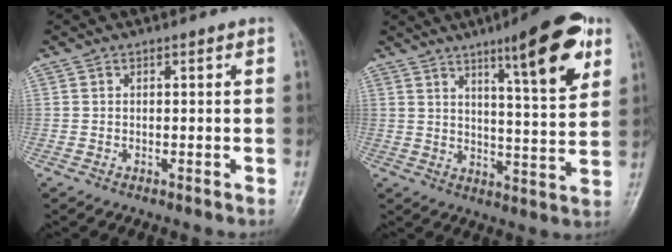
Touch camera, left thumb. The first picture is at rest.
{"total": 14.9, "force": [7.9, 3.0, 12.2], "torque": [-0.157, -0.036, 0.113]}